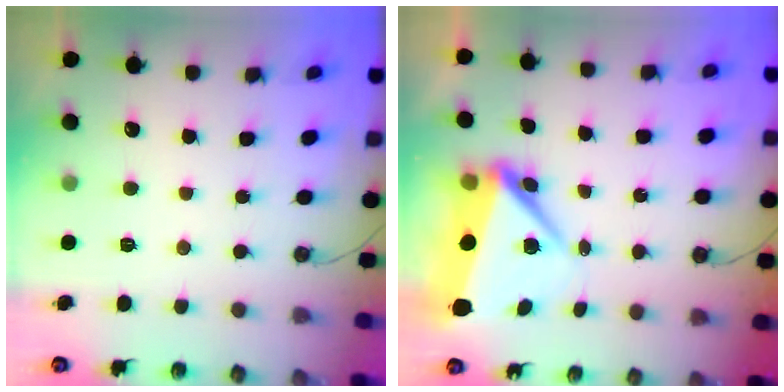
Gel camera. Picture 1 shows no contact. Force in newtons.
{"total": 7.9, "press": 7.7, "slide": 1.8}